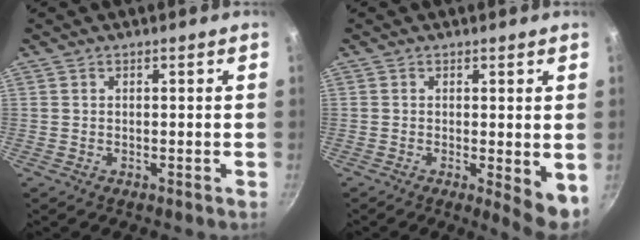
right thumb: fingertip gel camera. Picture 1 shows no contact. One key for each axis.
{"total": 5.2, "fx": -0.3, "fy": 1.6, "fz": 5.0, "tx": -0.061, "ty": -0.011, "tz": -0.001}